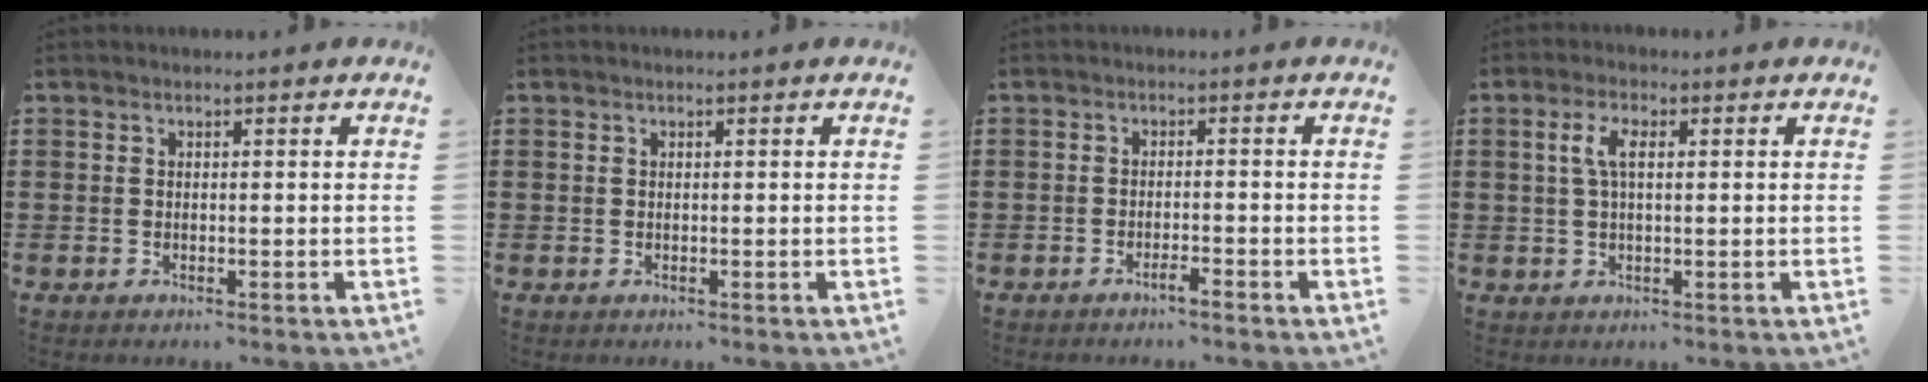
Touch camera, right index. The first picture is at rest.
{"total": 0.0}
{"total": 1.8, "force": [-1.5, -0.1, 0.9], "torque": [-0.018, -0.003, -0.027]}
{"total": 3.8, "force": [0.8, 1.5, 3.4], "torque": [-0.079, 0.008, 0.009]}